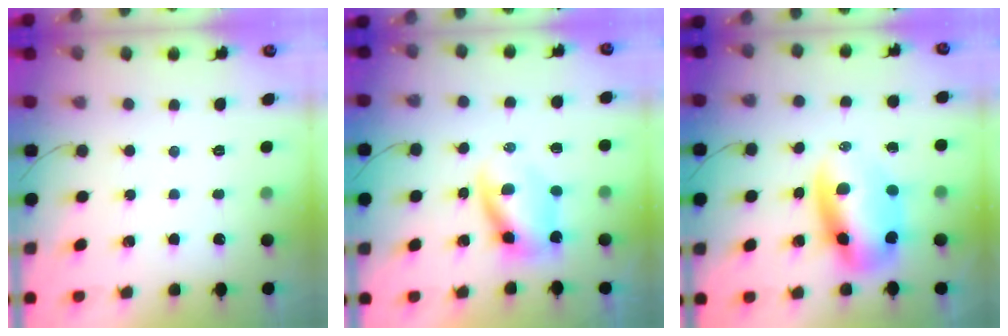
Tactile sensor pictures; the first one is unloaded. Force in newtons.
{"total": 4.9, "press": 4.8, "slide": 1.0}
{"total": 9.7, "press": 9.4, "slide": 2.4}